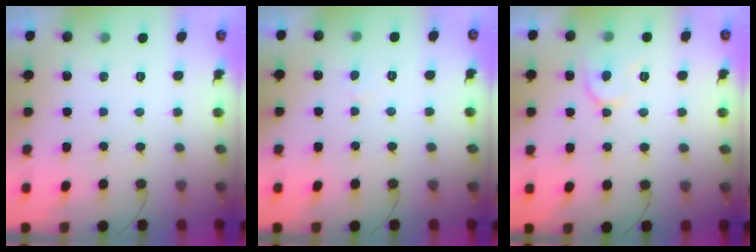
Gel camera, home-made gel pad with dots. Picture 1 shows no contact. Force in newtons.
{"total": 2.2, "press": 2.2, "slide": 0.2}
{"total": 8.7, "press": 8.6, "slide": 1.2}